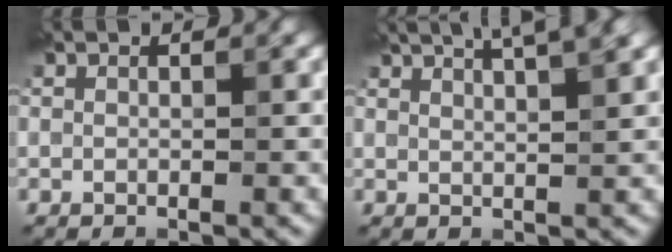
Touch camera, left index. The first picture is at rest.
{"total": 6.8, "force": [4.7, 2.0, 4.6], "torque": [-0.035, 0.036, 0.037]}